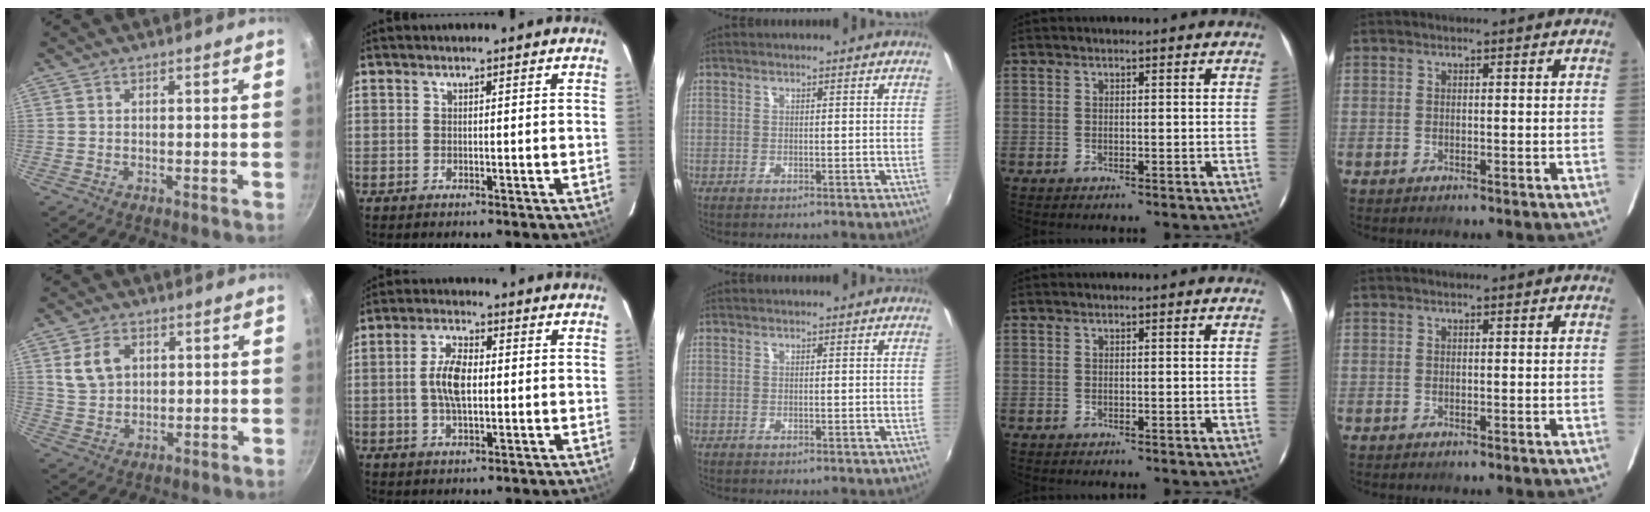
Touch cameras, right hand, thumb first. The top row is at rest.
{"thumb": {"total": 7.2, "force": [2.4, 5.2, 4.3], "torque": [-0.065, -0.005, 0.048]}, "index": {"total": 6.7, "force": [0.0, 3.0, 6.0], "torque": [-0.115, 0.007, 0.000]}}